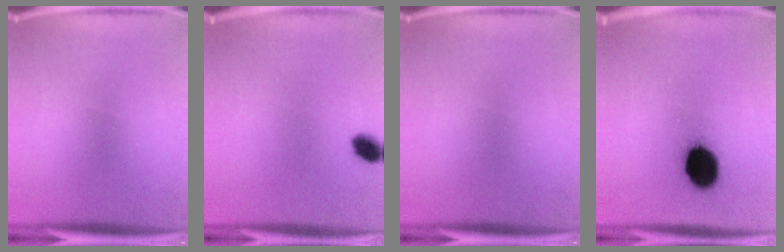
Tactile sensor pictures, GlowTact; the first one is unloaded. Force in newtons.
{"total": 4.0}
{"total": 0.0}
{"total": 11.9}